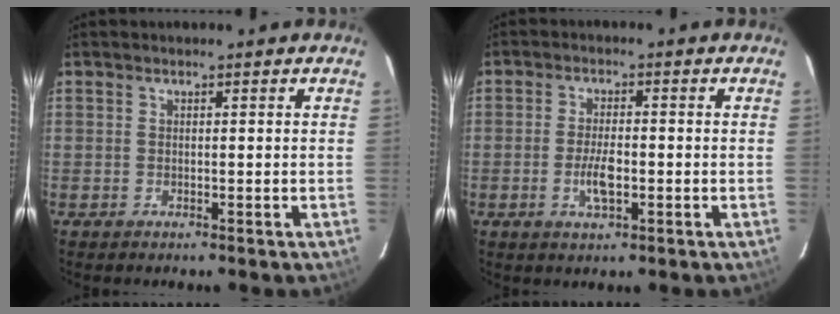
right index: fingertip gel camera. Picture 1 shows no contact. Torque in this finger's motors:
{"motor_torque": [0.57, 0.19, 0.41, 0.04]}